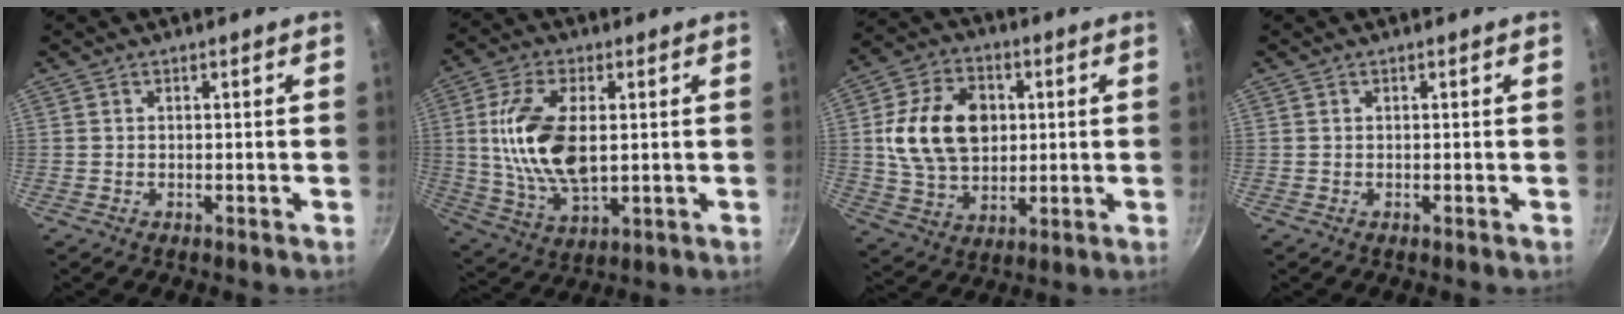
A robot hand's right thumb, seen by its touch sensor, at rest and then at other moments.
{"total": 15.5, "force": [1.6, 7.8, 13.3], "torque": [-0.264, -0.009, 0.037]}
{"total": 16.5, "force": [2.4, 11.9, 11.2], "torque": [-0.169, 0.003, 0.046]}
{"total": 0.0}